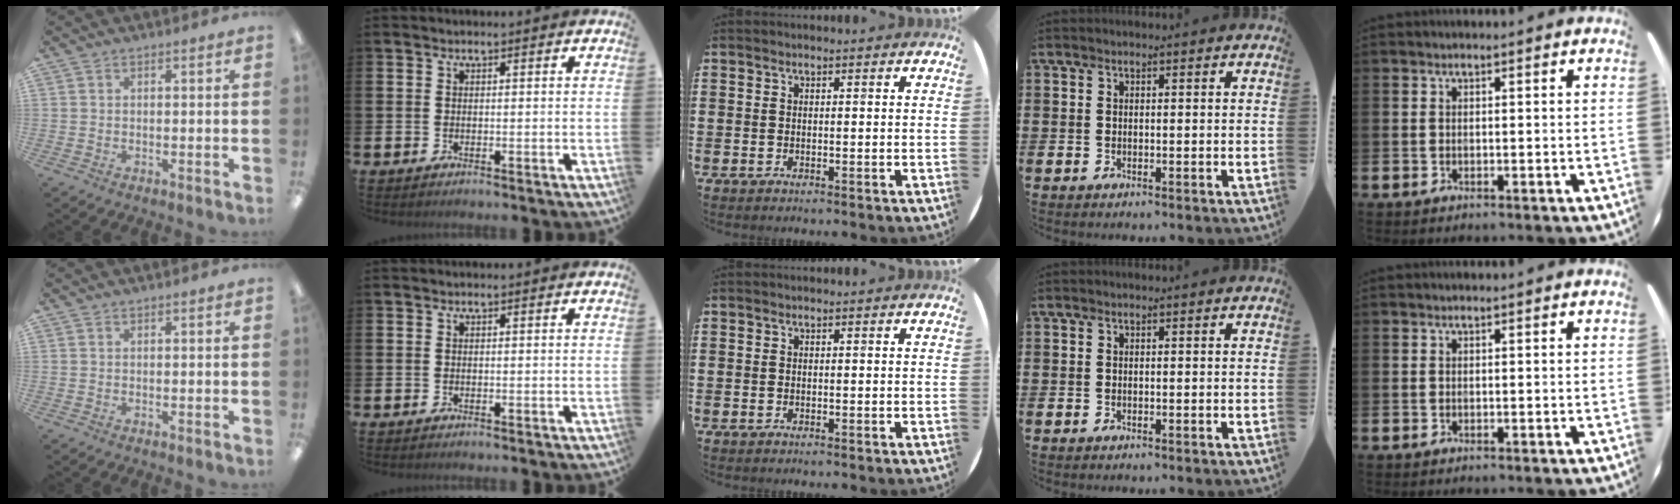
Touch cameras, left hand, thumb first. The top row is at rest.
{}